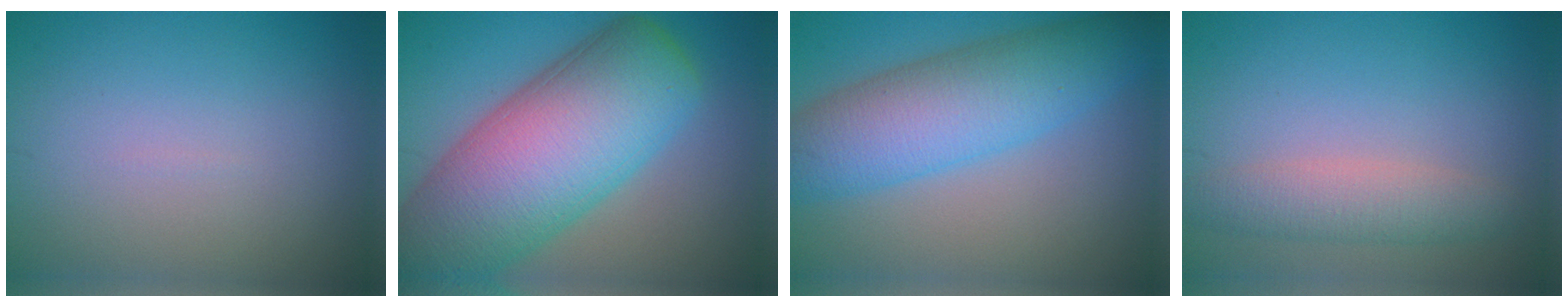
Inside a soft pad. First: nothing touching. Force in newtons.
{"total": 15.0, "press": 14.9, "slide": 0.6}
{"total": 8.6, "press": 8.6, "slide": 0.2}
{"total": 3.4, "press": 3.4, "slide": 0.2}